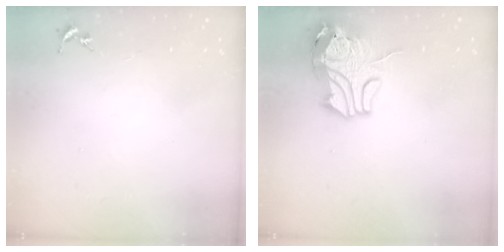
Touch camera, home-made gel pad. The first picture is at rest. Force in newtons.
{"total": 12.8, "press": 12.7, "slide": 1.8}